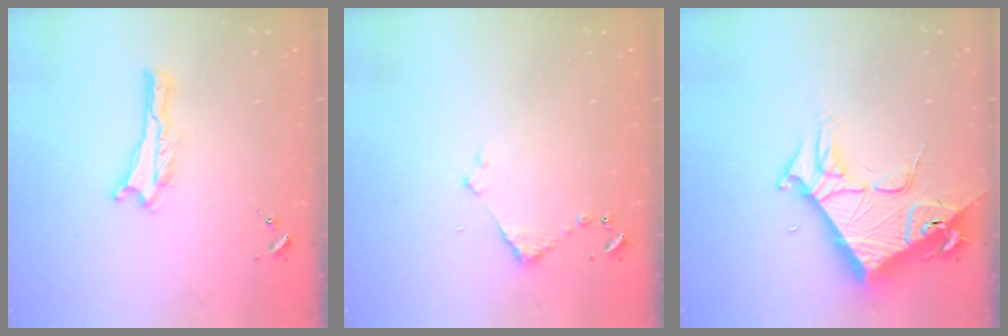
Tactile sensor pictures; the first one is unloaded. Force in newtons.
{"total": 2.9, "press": 2.9, "slide": 0.3}
{"total": 9.2, "press": 9.2, "slide": 0.9}